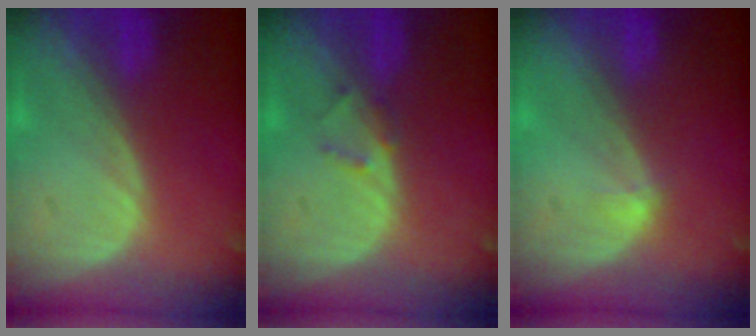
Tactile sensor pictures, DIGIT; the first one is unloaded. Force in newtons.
{"total": 1.3, "press": 1.1, "slide": 0.8}
{"total": 1.1, "press": 0.8, "slide": 0.7}